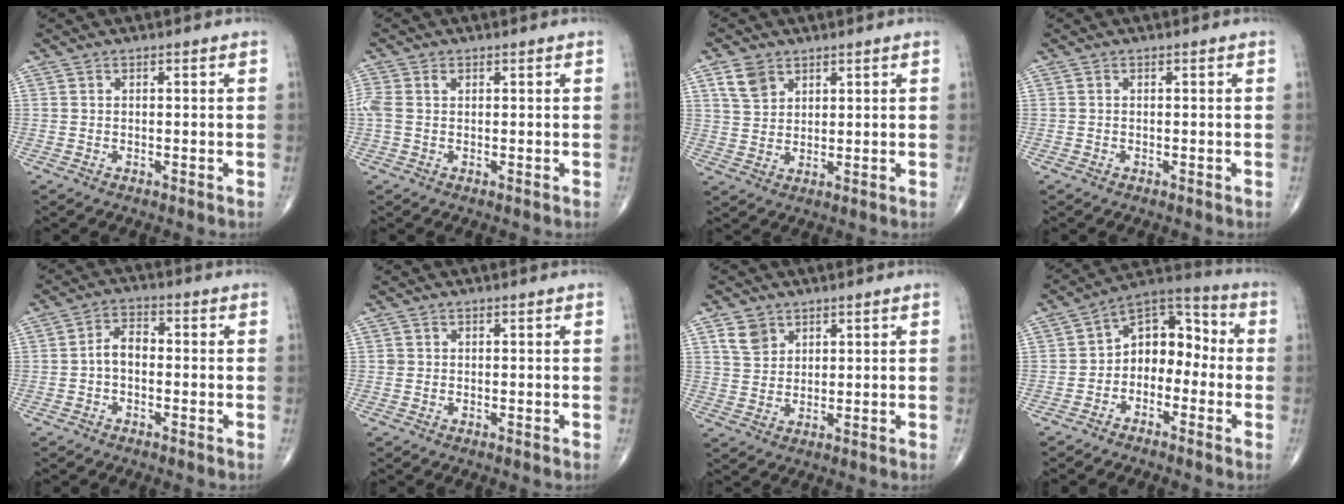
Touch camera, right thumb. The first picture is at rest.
{"total": 3.3, "force": [0.6, 2.1, 2.4], "torque": [-0.082, 0.018, 0.016]}
{"total": 5.2, "force": [2.9, 3.7, 2.3], "torque": [-0.030, -0.011, 0.061]}
{"total": 0.0}
{"total": 4.3, "force": [-0.7, 2.7, 3.2], "torque": [-0.048, 0.021, -0.022]}
{"total": 0.6, "force": [0.0, 0.6, 0.1], "torque": [0.001, 0.003, 0.001]}
{"total": 4.6, "force": [2.6, 3.4, 1.7], "torque": [-0.016, -0.013, 0.055]}
{"total": 10.5, "force": [-1.8, 7.4, 7.2], "torque": [-0.069, 0.051, -0.052]}